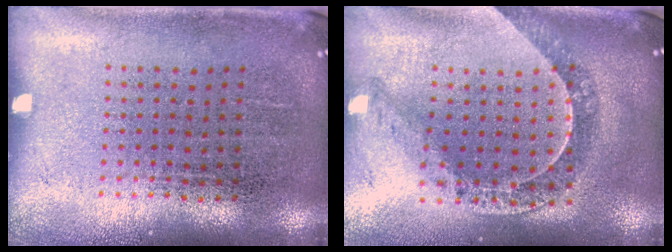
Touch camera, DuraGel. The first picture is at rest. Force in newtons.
{"total": 1.0, "press": 1.0, "slide": 0.3}